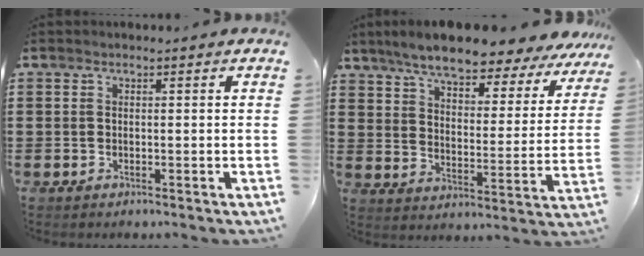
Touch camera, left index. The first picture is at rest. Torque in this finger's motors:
{"motor_torque": [2.14, 0.00, 0.53, 0.21]}